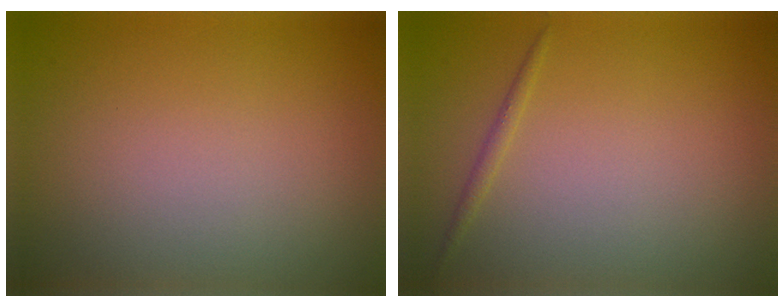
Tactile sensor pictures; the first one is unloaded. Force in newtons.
{"total": 0.7, "press": 0.7, "slide": 0.0}